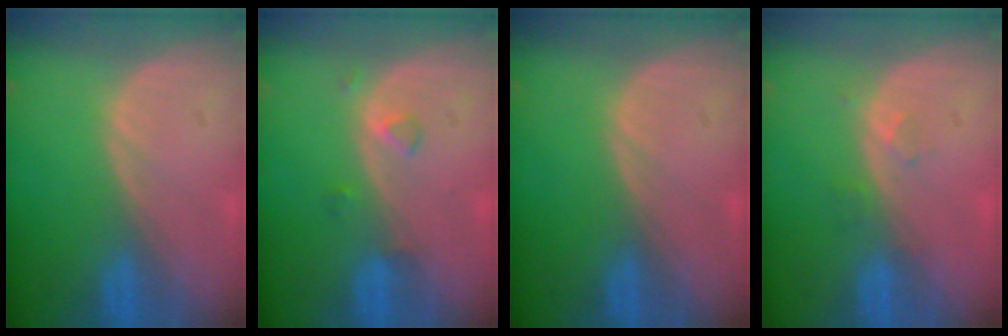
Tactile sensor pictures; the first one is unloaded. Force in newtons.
{"total": 1.8, "press": 1.8, "slide": 0.1}
{"total": 0.0}
{"total": 1.9, "press": 1.6, "slide": 1.0}